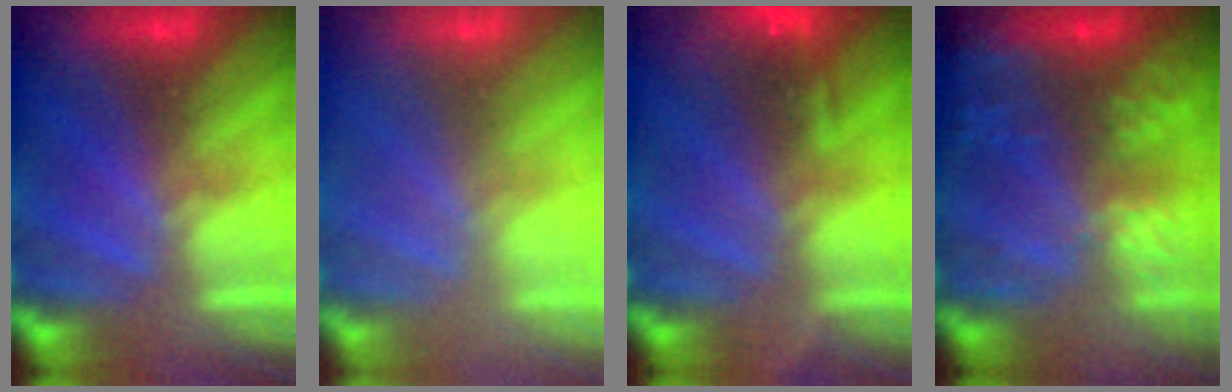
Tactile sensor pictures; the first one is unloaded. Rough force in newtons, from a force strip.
{"total": 7.5}
{"total": 6.6}
{"total": 7.7}